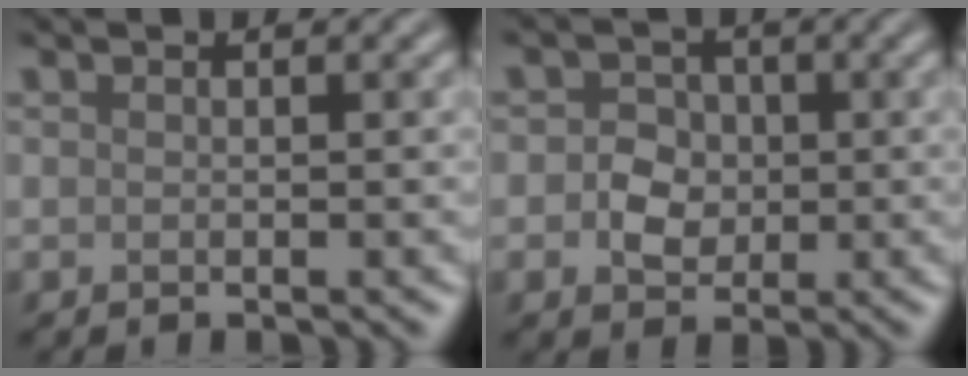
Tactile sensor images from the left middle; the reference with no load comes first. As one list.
[{"total": 2.8, "force": [-0.3, 2.5, 1.4], "torque": [-0.015, 0.000, -0.011]}]